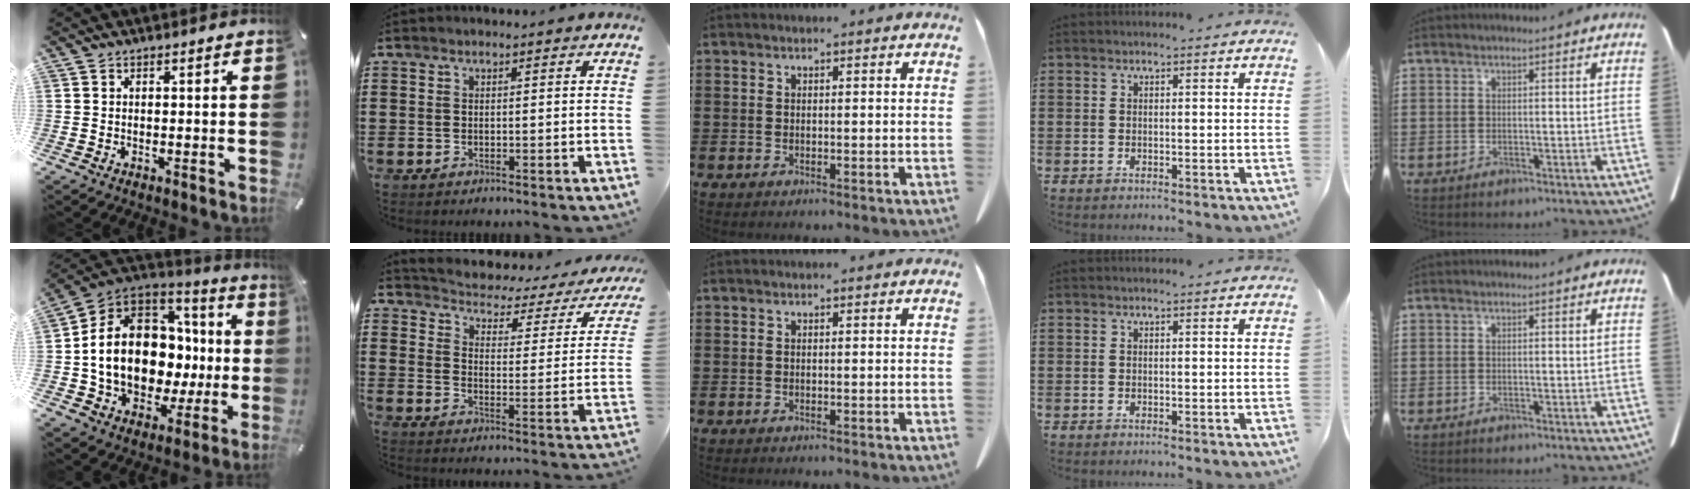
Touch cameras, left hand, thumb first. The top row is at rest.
{"thumb": {"total": 17.9, "force": [-0.8, 14.2, 10.9], "torque": [-0.228, -0.010, -0.003]}, "index": {"total": 2.1, "force": [2.0, 0.6, 0.5], "torque": [-0.031, -0.029, 0.022]}}